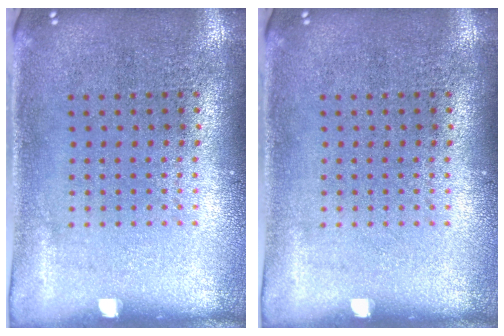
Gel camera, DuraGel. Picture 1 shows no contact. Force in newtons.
{"total": 0.0}